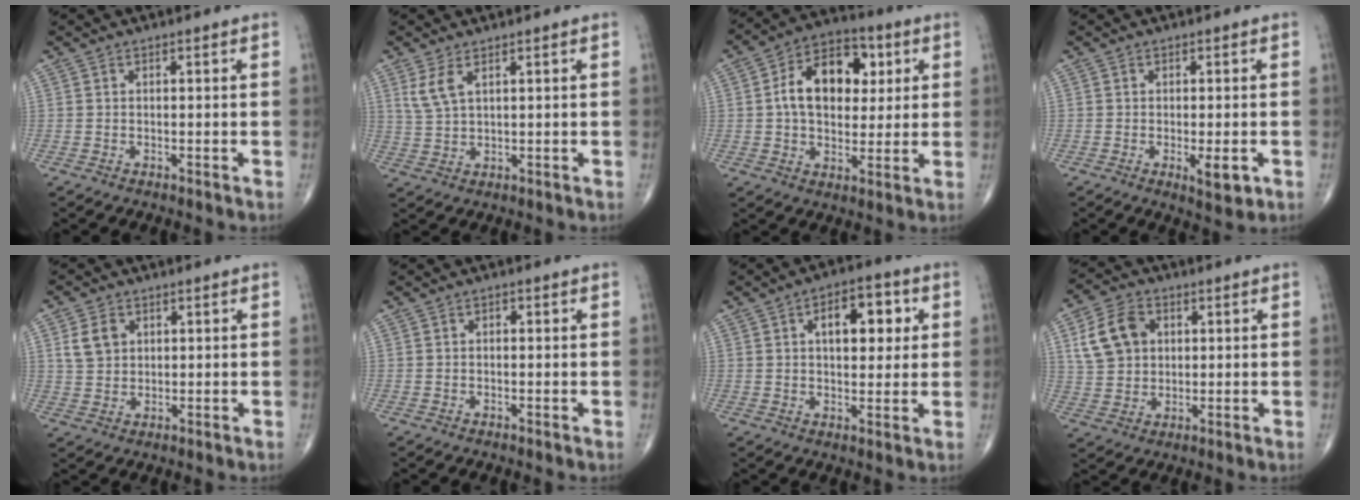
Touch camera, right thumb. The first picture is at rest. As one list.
[{"total": 4.2, "force": [2.1, 1.6, 3.2], "torque": [-0.071, -0.003, 0.053]}, {"total": 14.7, "force": [2.9, 9.8, 10.7], "torque": [-0.132, 0.010, 0.038]}, {"total": 4.3, "force": [-1.4, 1.4, 3.8], "torque": [-0.047, -0.008, -0.016]}, {"total": 5.2, "force": [1.8, 4.0, 2.8], "torque": [-0.038, -0.004, 0.037]}, {"total": 0.8, "force": [0.1, 0.5, 0.6], "torque": [-0.006, 0.005, -0.001]}, {"total": 10.6, "force": [2.9, 5.7, 8.5], "torque": [-0.085, 0.006, 0.038]}, {"total": 10.0, "force": [2.9, 7.6, 5.8], "torque": [-0.093, 0.003, 0.056]}]